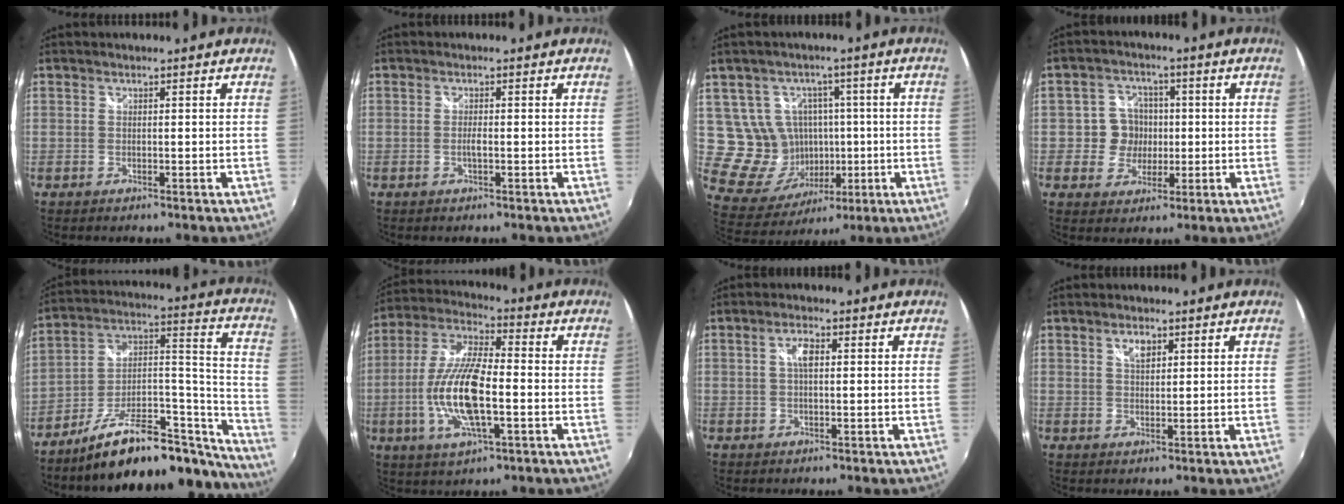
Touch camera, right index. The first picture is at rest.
{"total": 1.3, "force": [-0.4, 0.2, 1.2], "torque": [-0.025, -0.002, -0.008]}
{"total": 12.0, "force": [0.6, 11.2, 4.2], "torque": [-0.102, 0.012, 0.032]}
{"total": 6.5, "force": [-0.5, 6.3, 1.3], "torque": [-0.028, 0.014, -0.009]}
{"total": 26.1, "force": [-20.5, 8.3, 13.9], "torque": [-0.171, 0.041, -0.299]}
{"total": 15.4, "force": [-3.2, 4.8, 14.3], "torque": [-0.290, -0.006, -0.062]}
{"total": 3.0, "force": [0.5, 1.1, 2.7], "torque": [-0.050, 0.006, 0.008]}
{"total": 2.9, "force": [1.5, 1.5, 2.0], "torque": [-0.031, 0.003, 0.025]}